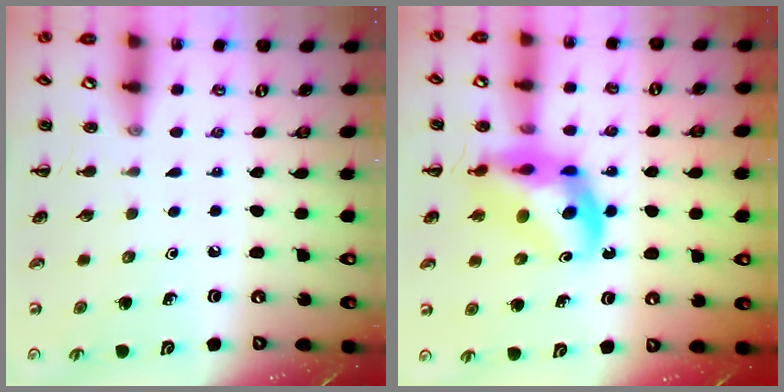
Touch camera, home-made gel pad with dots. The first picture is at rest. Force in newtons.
{"total": 13.4, "press": 12.9, "slide": 3.6}